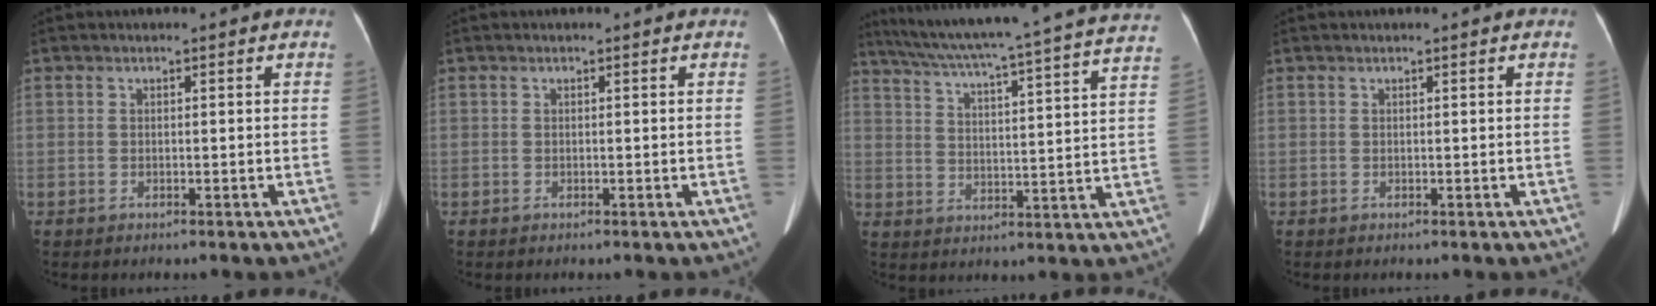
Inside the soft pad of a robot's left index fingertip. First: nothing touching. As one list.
[{"total": 0.0}, {"total": 28.0, "force": [24.7, -0.3, 13.3], "torque": [-0.222, -0.039, 0.317]}, {"total": 0.0}]